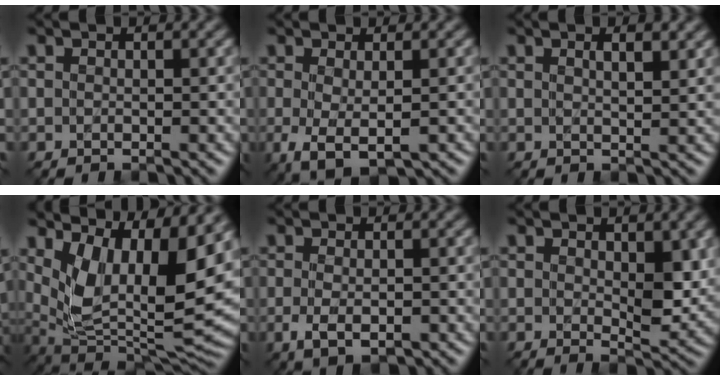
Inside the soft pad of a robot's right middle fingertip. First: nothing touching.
{"total": 3.7, "force": [-0.9, 1.4, 3.3], "torque": [-0.067, -0.009, -0.012]}
{"total": 2.1, "force": [1.2, 0.6, 1.6], "torque": [-0.018, 0.001, 0.019]}
{"total": 11.2, "force": [3.5, 4.9, 9.5], "torque": [-0.178, -0.014, 0.067]}
{"total": 3.0, "force": [-0.9, 1.4, 2.5], "torque": [-0.051, -0.009, -0.013]}
{"total": 4.0, "force": [0.7, 1.9, 3.5], "torque": [-0.053, -0.011, 0.017]}